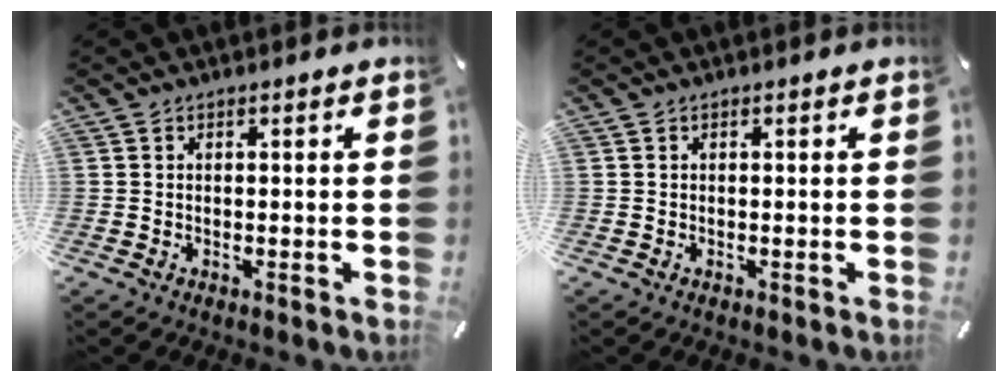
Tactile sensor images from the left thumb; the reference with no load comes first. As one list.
[{"total": 0.0}]